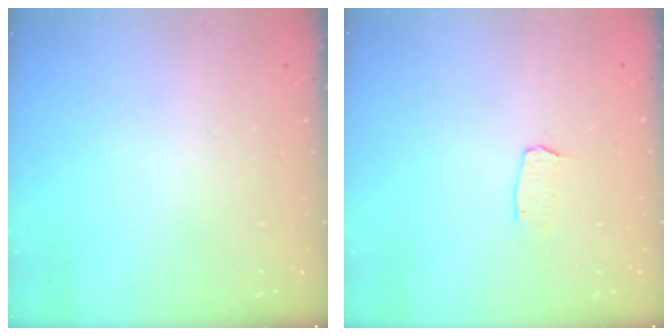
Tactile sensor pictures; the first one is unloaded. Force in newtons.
{"total": 2.9, "press": 2.9, "slide": 0.2}